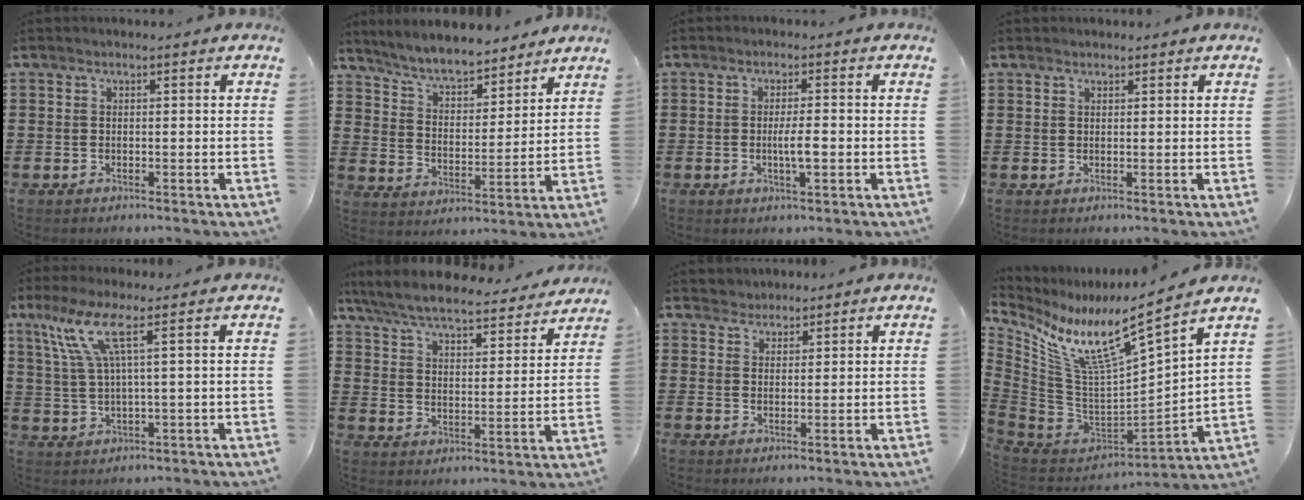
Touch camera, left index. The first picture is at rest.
{"total": 6.5, "force": [6.1, 0.7, 1.9], "torque": [-0.062, -0.032, 0.108]}
{"total": 3.2, "force": [-0.5, 0.7, 3.1], "torque": [-0.063, -0.003, -0.011]}
{"total": 0.7, "force": [0.6, 0.3, 0.1], "torque": [-0.004, 0.002, 0.013]}
{"total": 7.4, "force": [3.0, 0.4, 6.8], "torque": [-0.154, -0.007, 0.048]}
{"total": 6.7, "force": [6.3, 0.4, 2.2], "torque": [-0.072, -0.039, 0.107]}
{"total": 2.0, "force": [1.7, 1.0, -0.5], "torque": [0.001, 0.007, 0.034]}
{"total": 10.1, "force": [6.6, 0.8, 7.6], "torque": [-0.170, -0.062, 0.104]}